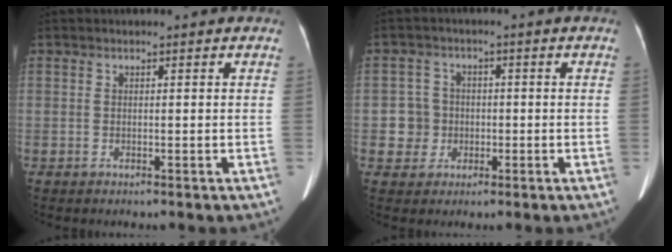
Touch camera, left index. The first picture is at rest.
{"total": 4.2, "force": [-0.8, 4.1, 0.2], "torque": [-0.001, 0.011, -0.010]}